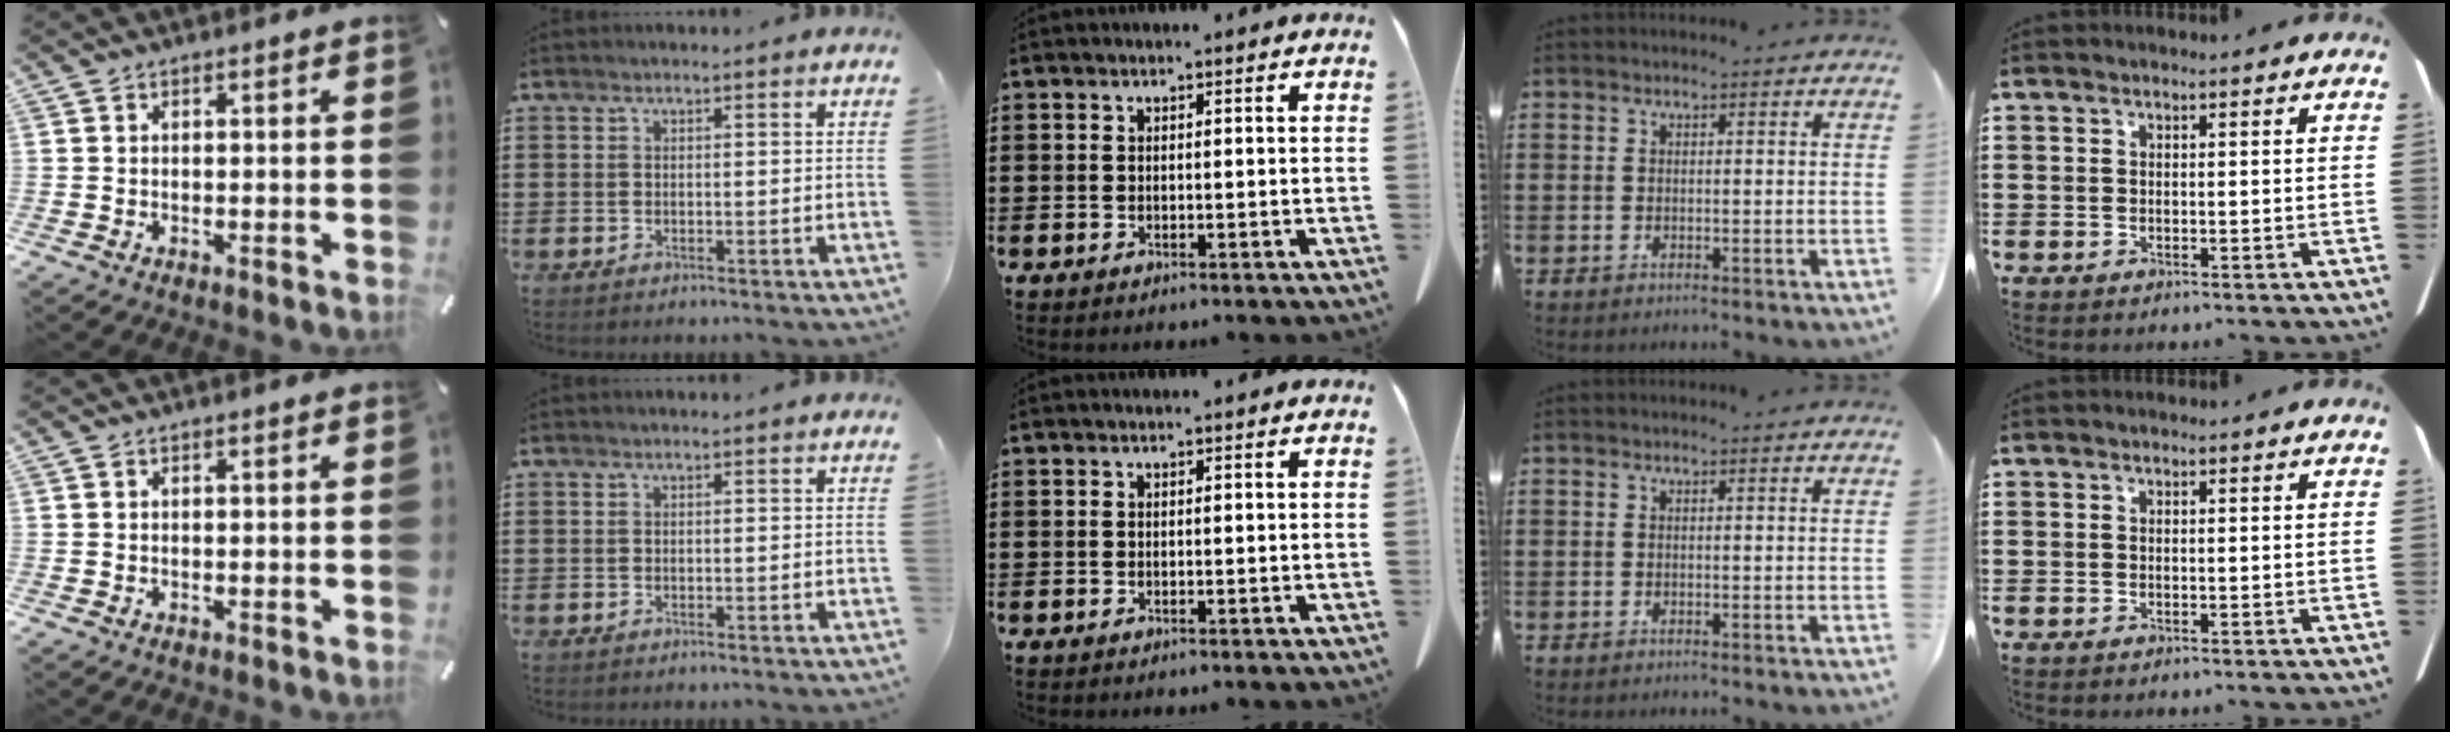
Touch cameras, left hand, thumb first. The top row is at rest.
{}